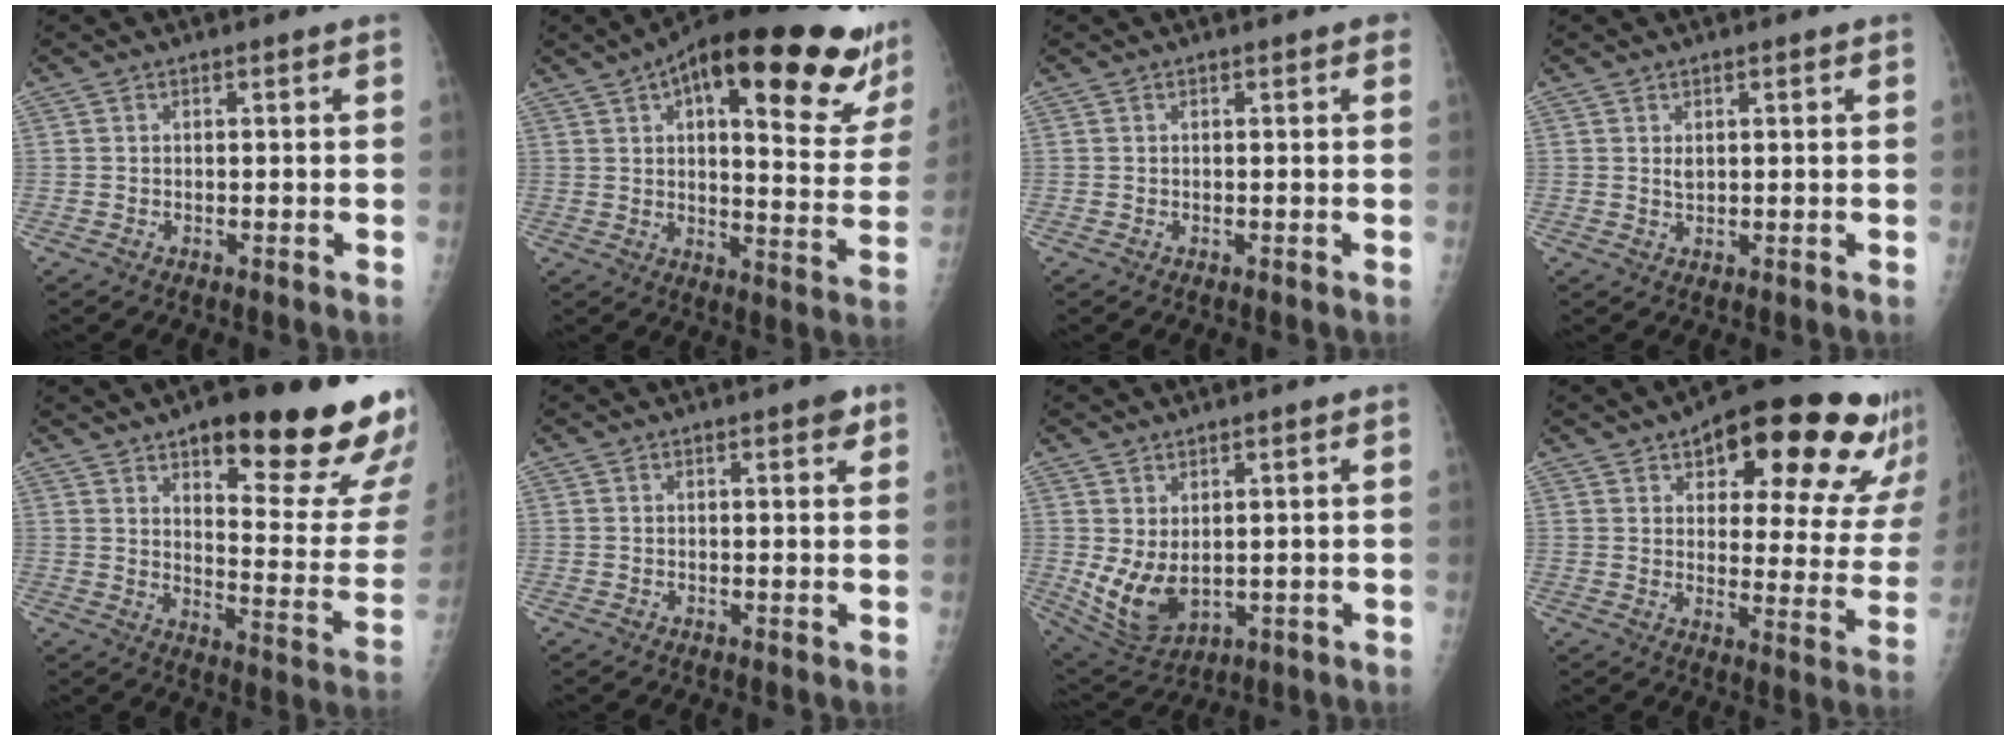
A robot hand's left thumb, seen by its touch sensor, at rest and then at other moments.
{"total": 28.2, "force": [17.4, 8.6, 20.4], "torque": [-0.260, -0.045, 0.233]}
{"total": 0.8, "force": [0.4, 0.3, 0.6], "torque": [-0.007, 0.001, 0.001]}
{"total": 1.6, "force": [0.7, 0.9, 1.2], "torque": [-0.017, -0.005, 0.014]}
{"total": 26.5, "force": [15.5, 7.2, 20.2], "torque": [-0.217, -0.076, 0.215]}
{"total": 2.6, "force": [1.5, 0.8, 2.0], "torque": [-0.016, -0.003, 0.014]}
{"total": 8.7, "force": [0.5, 5.3, 6.9], "torque": [-0.118, -0.019, 0.033]}
{"total": 24.7, "force": [15.7, 9.0, 16.8], "torque": [-0.181, -0.052, 0.200]}